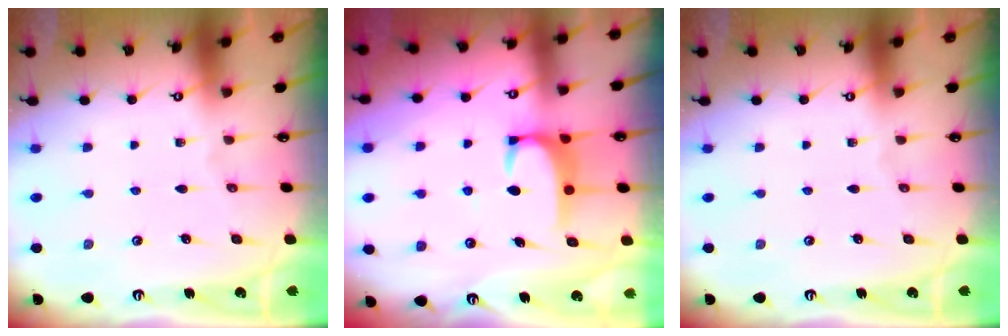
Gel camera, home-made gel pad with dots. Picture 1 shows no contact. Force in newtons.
{"total": 2.9, "press": 2.9, "slide": 0.3}
{"total": 0.0}